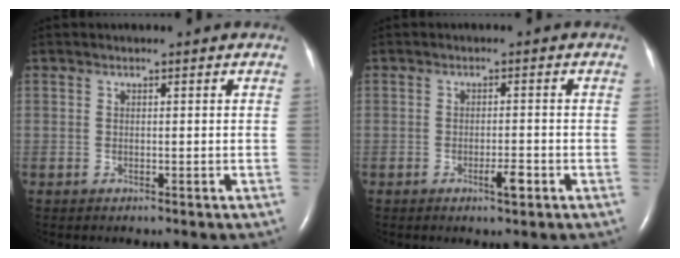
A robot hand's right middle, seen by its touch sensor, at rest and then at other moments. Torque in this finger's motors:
{"motor_torque": [0.34, -0.26, 0.19, 0.03]}